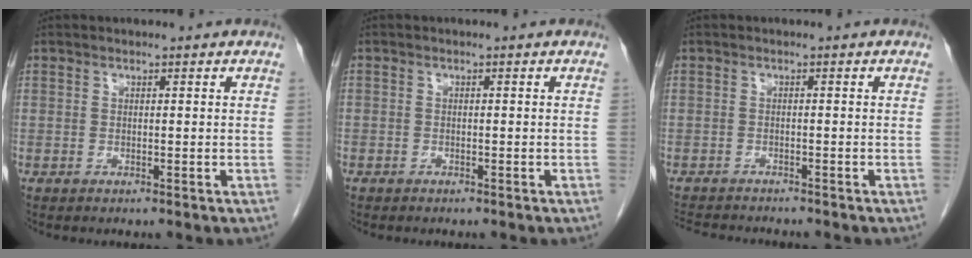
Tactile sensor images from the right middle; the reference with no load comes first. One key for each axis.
{"total": 0.8, "fx": -0.6, "fy": 0.5, "fz": 0.1, "tx": -0.008, "ty": 0.003, "tz": -0.011}
{"total": 6.8, "fx": -6.4, "fy": 1.1, "fz": 2.1, "tx": -0.031, "ty": -0.007, "tz": -0.098}